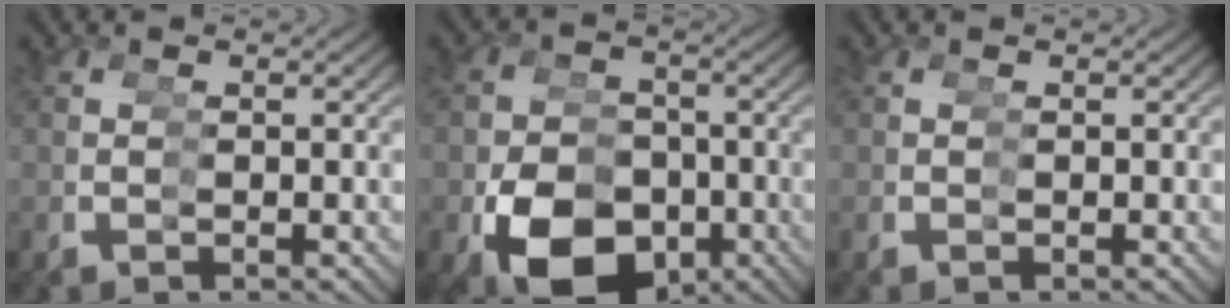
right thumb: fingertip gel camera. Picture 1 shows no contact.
{"total": 9.8, "force": [-3.3, 6.9, 6.1], "torque": [-0.107, -0.036, -0.032]}
{"total": 0.0}